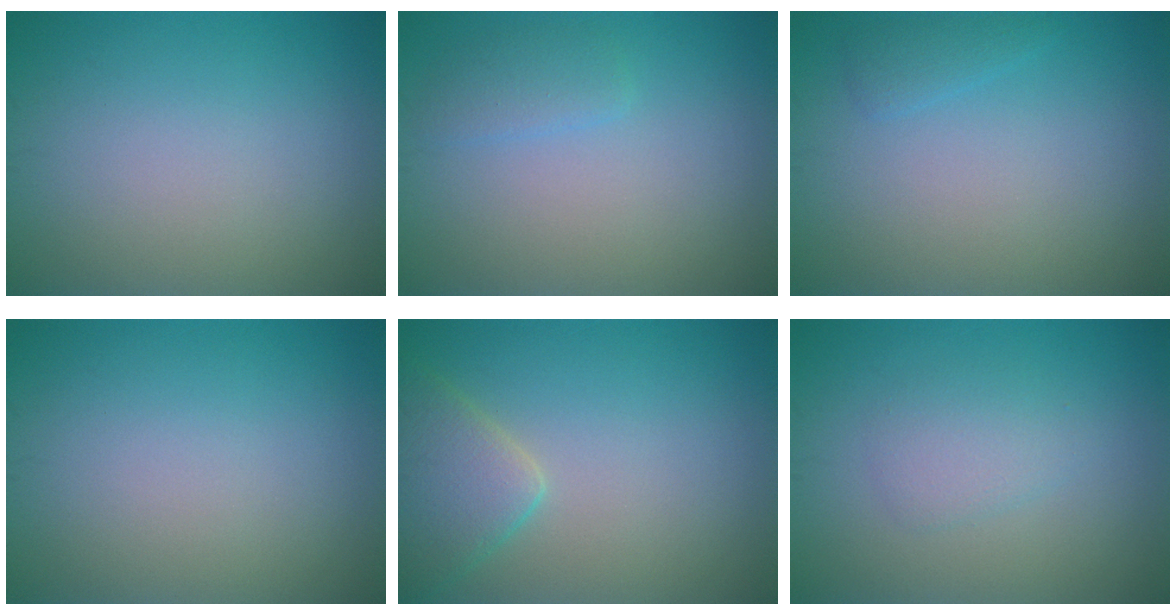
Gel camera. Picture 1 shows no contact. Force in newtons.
{"total": 1.6, "press": 1.6, "slide": 0.0}
{"total": 1.1, "press": 1.1, "slide": 0.1}
{"total": 0.0}
{"total": 4.4, "press": 4.4, "slide": 0.2}
{"total": 1.8, "press": 1.8, "slide": 0.0}